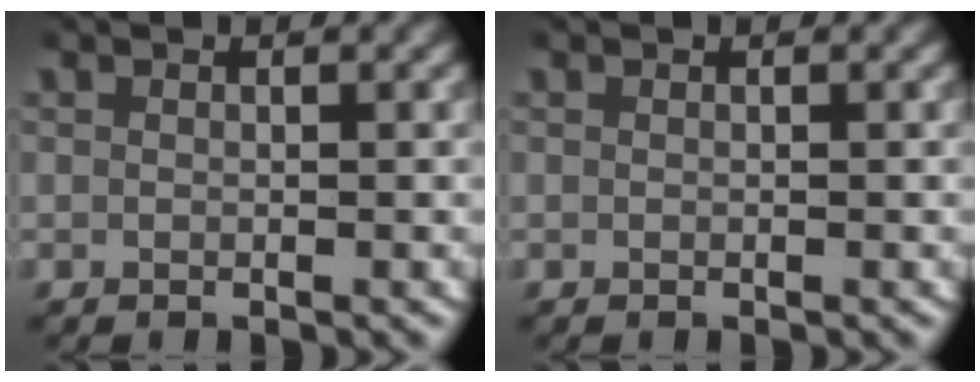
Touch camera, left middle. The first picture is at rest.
{"total": 0.0}